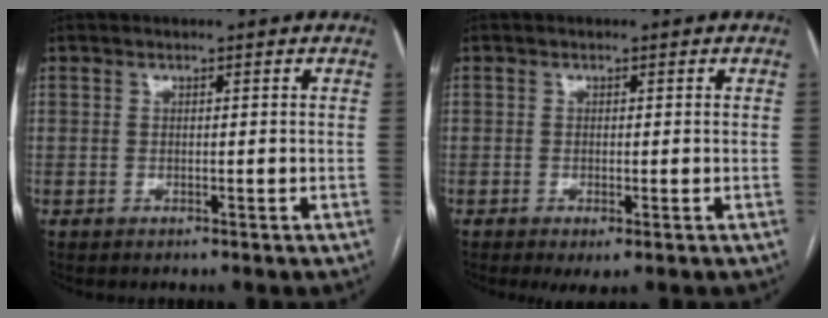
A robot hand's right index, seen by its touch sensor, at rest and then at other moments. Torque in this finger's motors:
{"motor_torque": [0.48, -0.16, 0.24, 0.05]}